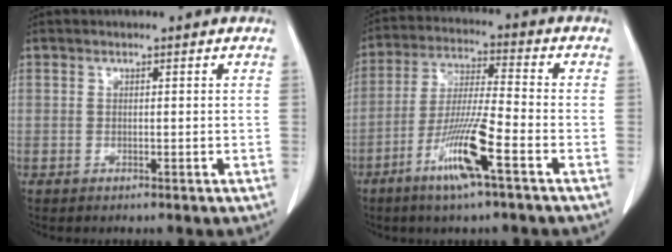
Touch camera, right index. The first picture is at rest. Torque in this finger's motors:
{"motor_torque": [1.09, -0.87, 0.30, 0.11]}